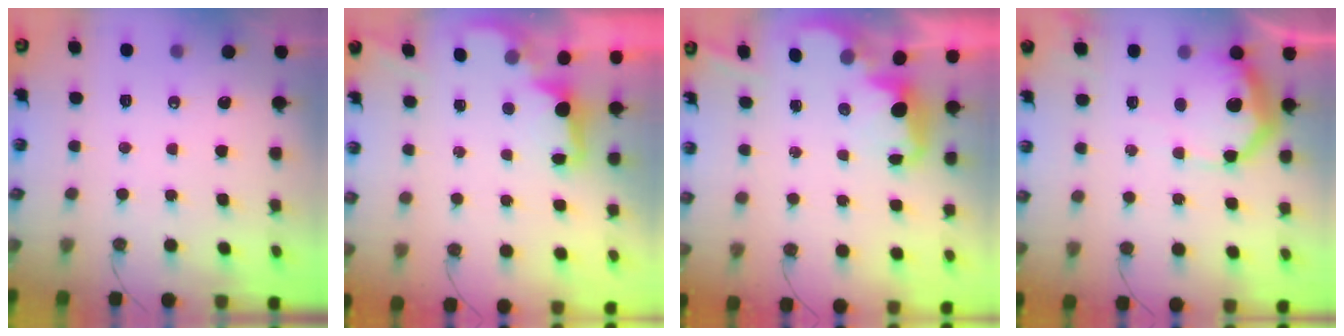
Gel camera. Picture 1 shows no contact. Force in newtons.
{"total": 2.8, "press": 2.8, "slide": 0.5}
{"total": 2.6, "press": 2.6, "slide": 0.4}
{"total": 13.0, "press": 13.0, "slide": 0.8}